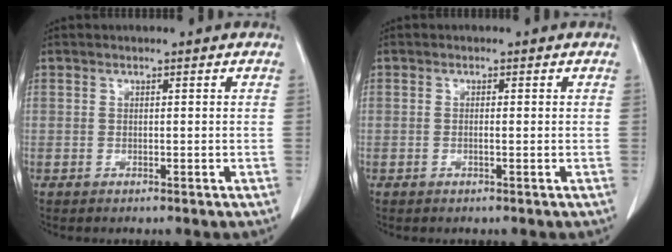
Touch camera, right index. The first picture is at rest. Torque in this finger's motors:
{"motor_torque": [-0.05, 0.02, -0.01, 0.00]}